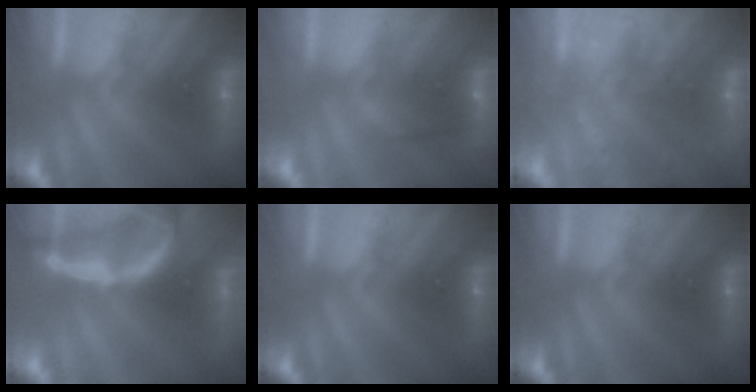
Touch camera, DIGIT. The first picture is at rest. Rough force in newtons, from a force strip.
{"total": 2.8}
{"total": 6.0}
{"total": 2.1}
{"total": 0.0}
{"total": 0.0}